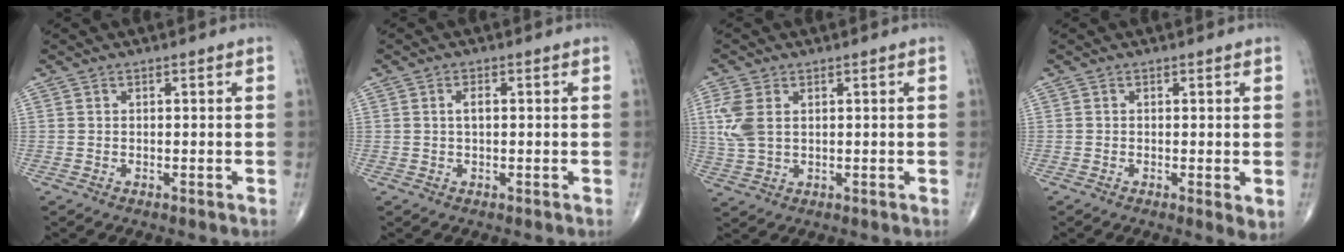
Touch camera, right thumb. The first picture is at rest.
{"total": 1.8, "force": [0.2, 0.8, 1.5], "torque": [-0.025, 0.004, 0.001]}
{"total": 6.3, "force": [1.5, 3.8, 4.7], "torque": [-0.119, 0.002, 0.036]}
{"total": 2.3, "force": [-0.3, 0.6, 2.2], "torque": [-0.034, -0.010, -0.009]}